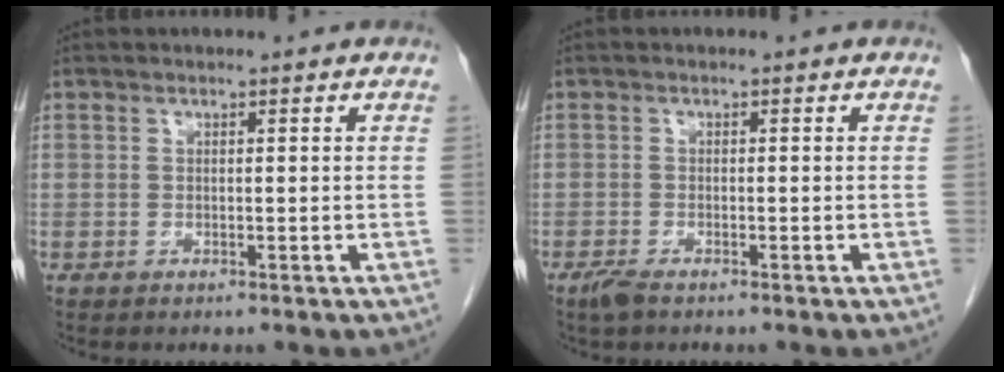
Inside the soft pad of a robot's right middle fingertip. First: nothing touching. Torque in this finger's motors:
{"motor_torque": [0.03, 0.13, -0.01, 0.00]}